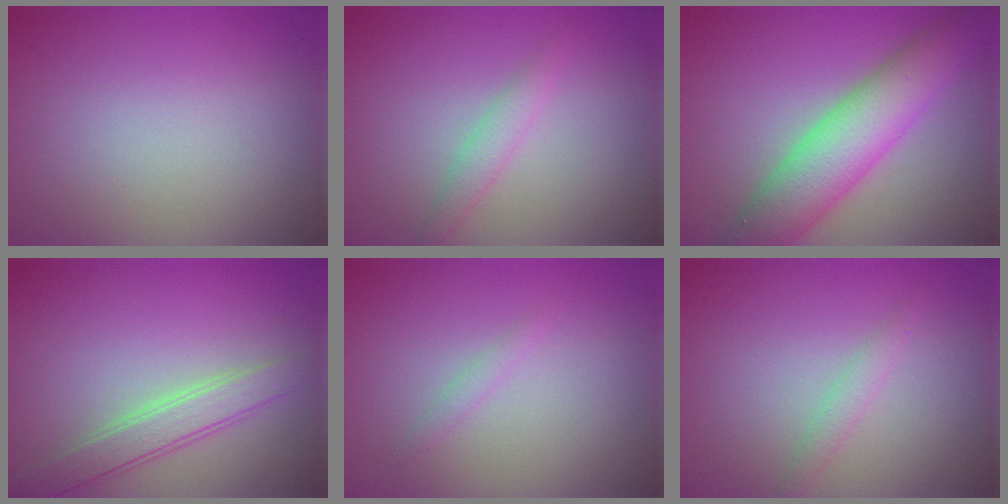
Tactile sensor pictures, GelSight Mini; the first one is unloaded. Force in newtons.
{"total": 1.8, "press": 1.8, "slide": 0.1}
{"total": 8.1, "press": 8.1, "slide": 0.4}
{"total": 3.2, "press": 3.2, "slide": 0.1}
{"total": 0.8, "press": 0.8, "slide": 0.1}
{"total": 1.3, "press": 1.3, "slide": 0.0}